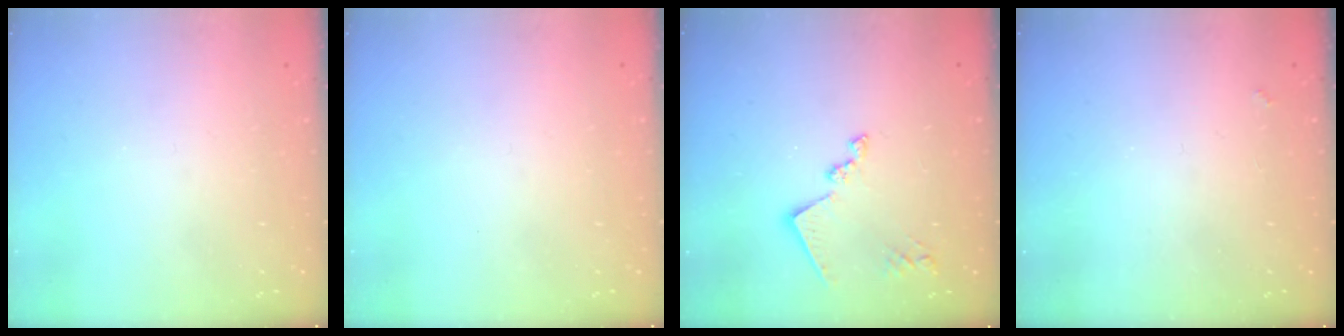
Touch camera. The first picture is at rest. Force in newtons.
{"total": 0.0}
{"total": 11.5, "press": 11.4, "slide": 0.9}
{"total": 1.3, "press": 1.3, "slide": 0.4}